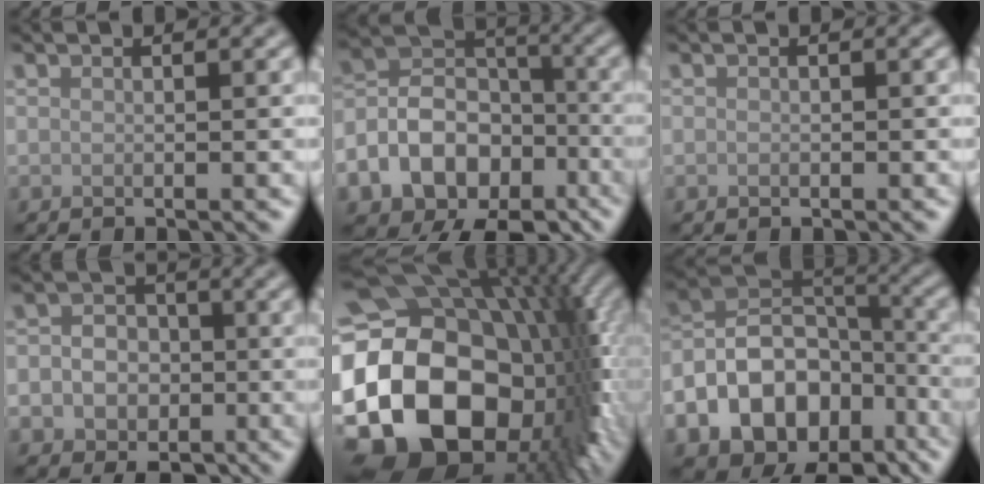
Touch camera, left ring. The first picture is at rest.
{"total": 10.6, "force": [-4.7, 7.6, 5.7], "torque": [-0.112, 0.004, -0.096]}
{"total": 0.0}
{"total": 5.8, "force": [-1.3, 5.1, 2.6], "torque": [-0.023, 0.007, -0.043]}
{"total": 21.0, "force": [-2.9, 15.3, 14.2], "torque": [-0.276, -0.011, -0.043]}
{"total": 13.4, "force": [-6.8, 9.2, 6.9], "torque": [-0.146, 0.007, -0.115]}